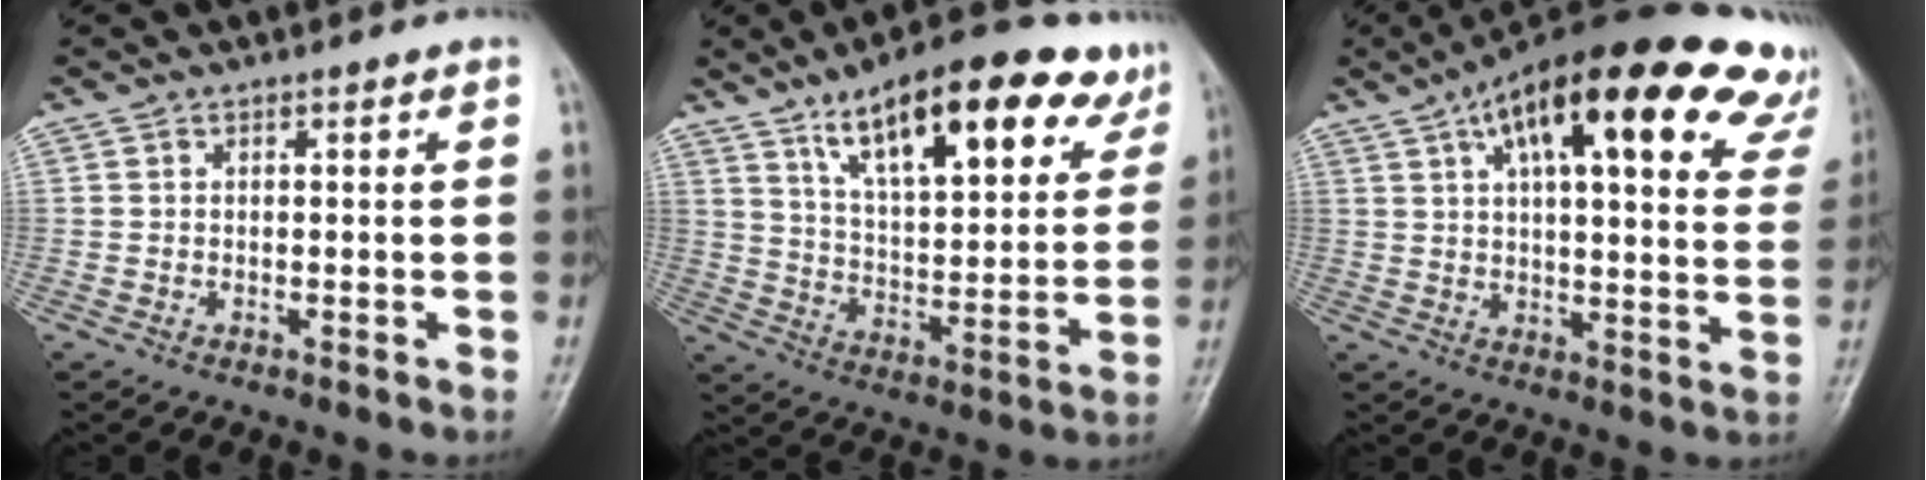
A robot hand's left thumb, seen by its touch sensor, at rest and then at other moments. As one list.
[{"total": 23.3, "force": [13.9, 8.4, 16.8], "torque": [-0.208, -0.038, 0.216]}, {"total": 30.3, "force": [16.9, 10.4, 22.9], "torque": [-0.288, 0.006, 0.223]}]